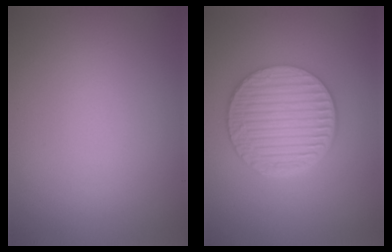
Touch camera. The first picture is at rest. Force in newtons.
{"total": 6.6, "press": 4.8, "slide": 4.6}